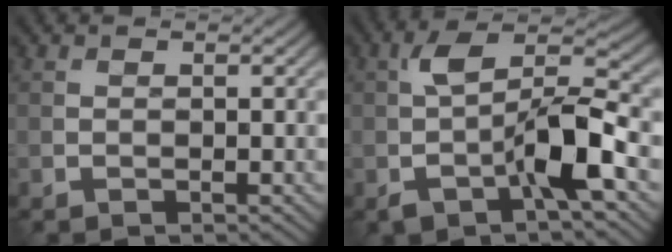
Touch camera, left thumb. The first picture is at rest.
{"total": 9.2, "force": [-2.6, 3.6, 8.1], "torque": [-0.152, 0.015, -0.053]}